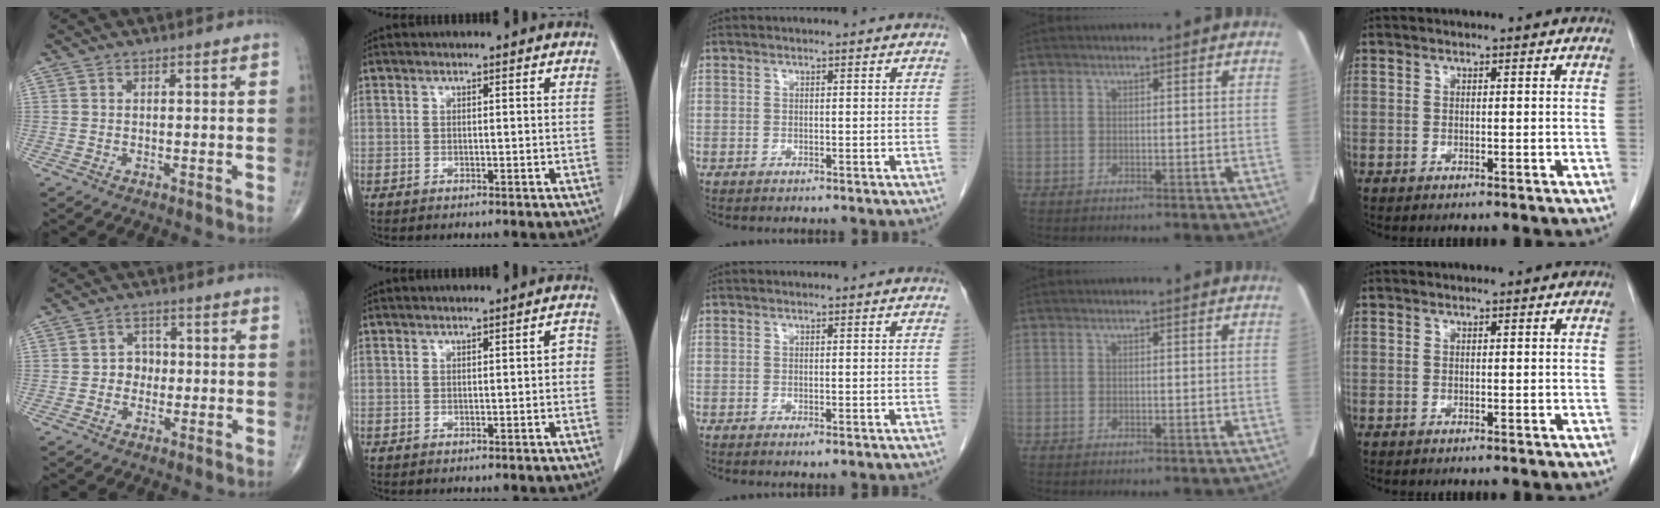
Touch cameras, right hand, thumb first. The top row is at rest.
{"thumb": {"total": 3.4, "force": [-0.4, 3.1, 1.4], "torque": [0.006, 0.011, -0.016]}, "index": {"total": 1.4, "force": [-0.2, 0.6, 1.2], "torque": [-0.006, 0.005, -0.005]}, "middle": {"total": 0.9, "force": [-0.4, 0.2, 0.8], "torque": [-0.011, -0.002, -0.005]}}